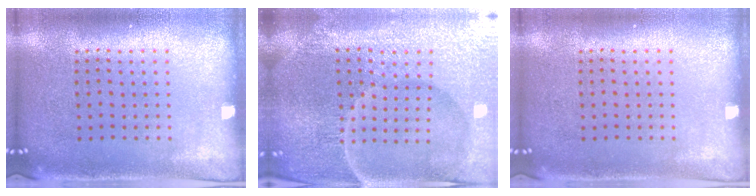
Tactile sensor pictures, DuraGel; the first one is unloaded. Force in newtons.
{"total": 6.3, "press": 5.7, "slide": 2.7}
{"total": 0.0}